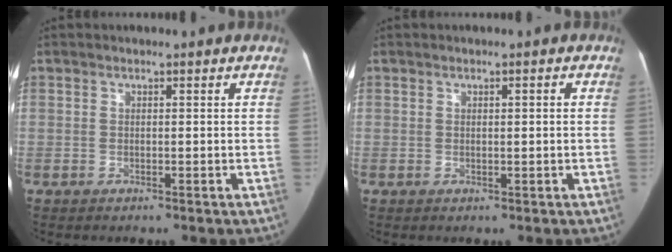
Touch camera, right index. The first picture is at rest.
{"total": 1.0, "force": [0.1, 0.3, 1.0], "torque": [-0.018, 0.007, 0.004]}